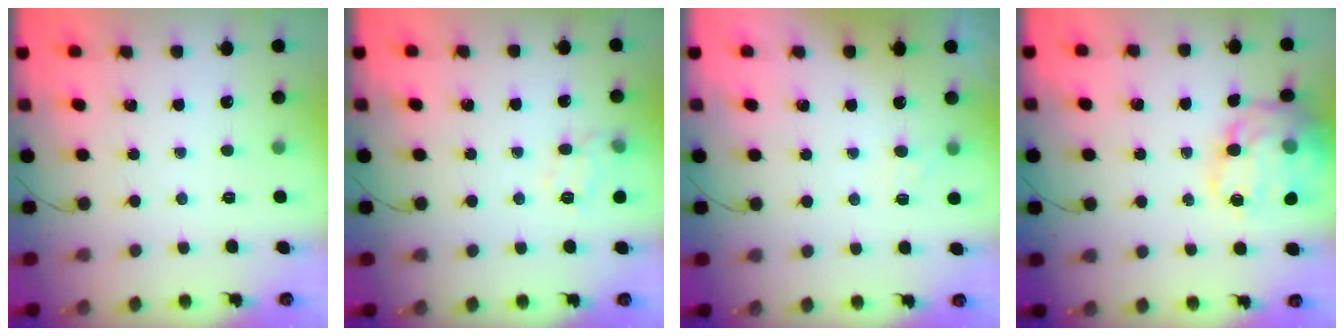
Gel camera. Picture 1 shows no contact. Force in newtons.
{"total": 8.4, "press": 8.3, "slide": 0.9}
{"total": 3.8, "press": 3.6, "slide": 1.3}
{"total": 18.9, "press": 18.6, "slide": 2.8}